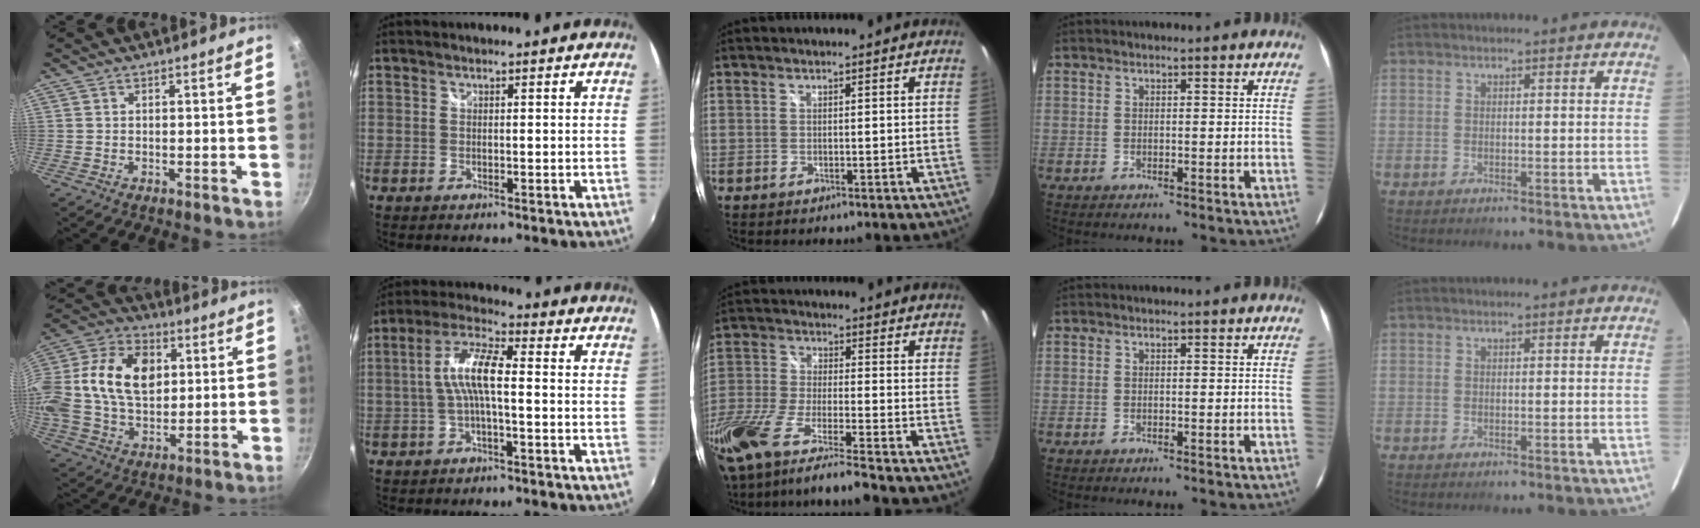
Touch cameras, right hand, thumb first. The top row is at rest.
{"thumb": {"total": 22.6, "force": [3.8, 15.4, 16.1], "torque": [-0.311, 0.025, 0.058]}, "index": {"total": 8.1, "force": [-0.6, 1.8, 7.9], "torque": [-0.166, 0.014, -0.012]}, "middle": {"total": 14.6, "force": [-11.8, 0.7, 8.6], "torque": [-0.182, -0.043, -0.219]}}